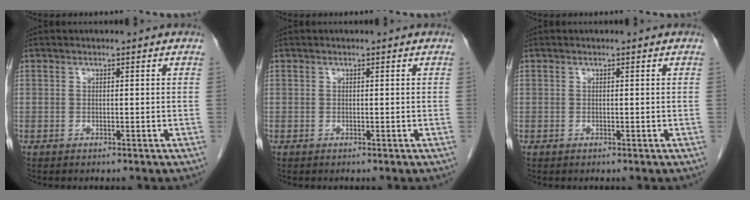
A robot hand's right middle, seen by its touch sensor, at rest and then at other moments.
{"total": 0.0}
{"total": 0.0}